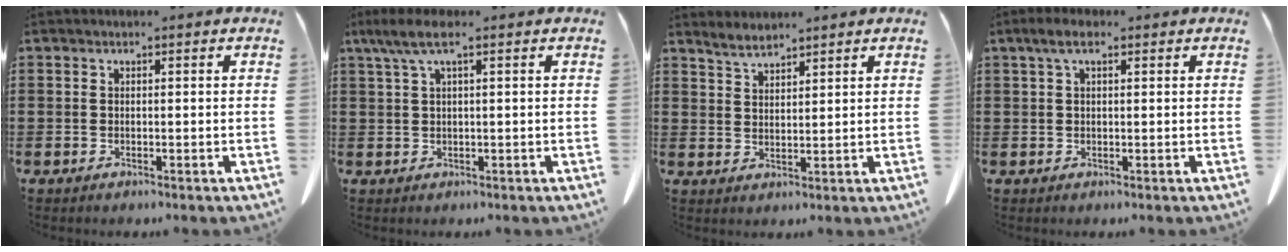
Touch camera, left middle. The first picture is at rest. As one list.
[{"total": 4.1, "force": [1.6, 0.8, 3.7], "torque": [-0.090, -0.005, 0.024]}, {"total": 2.8, "force": [2.7, 0.5, 0.8], "torque": [-0.023, -0.004, 0.051]}, {"total": 3.2, "force": [1.4, 1.3, 2.6], "torque": [-0.056, 0.007, 0.024]}]